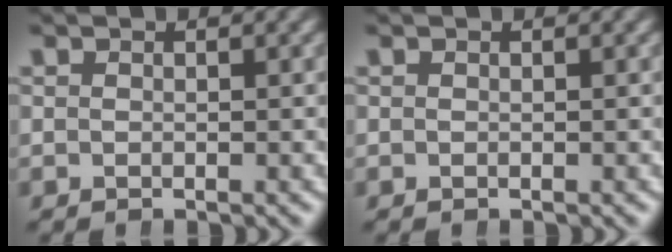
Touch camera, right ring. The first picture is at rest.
{"total": 0.0}